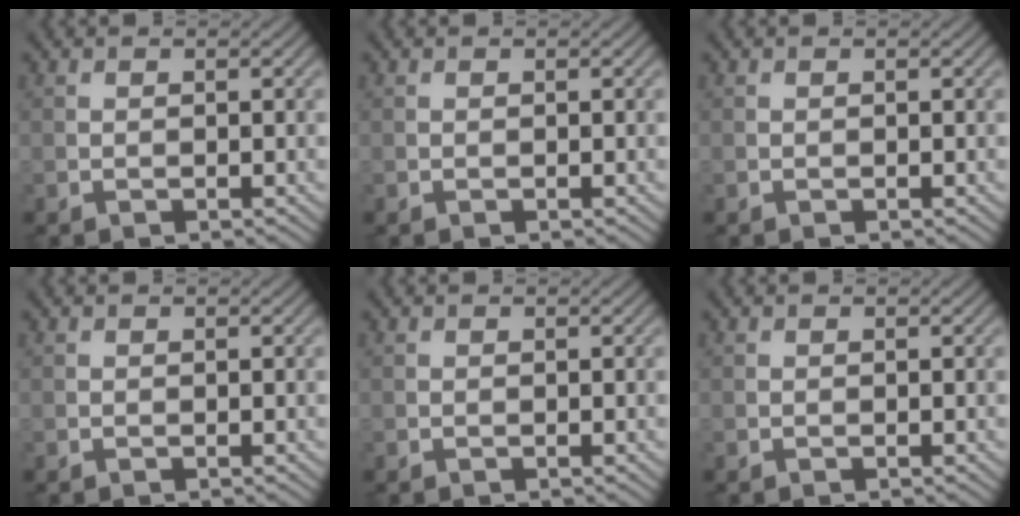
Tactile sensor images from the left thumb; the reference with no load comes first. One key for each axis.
{"total": 0.0}
{"total": 0.0}
{"total": 0.0}
{"total": 0.0}
{"total": 0.0}